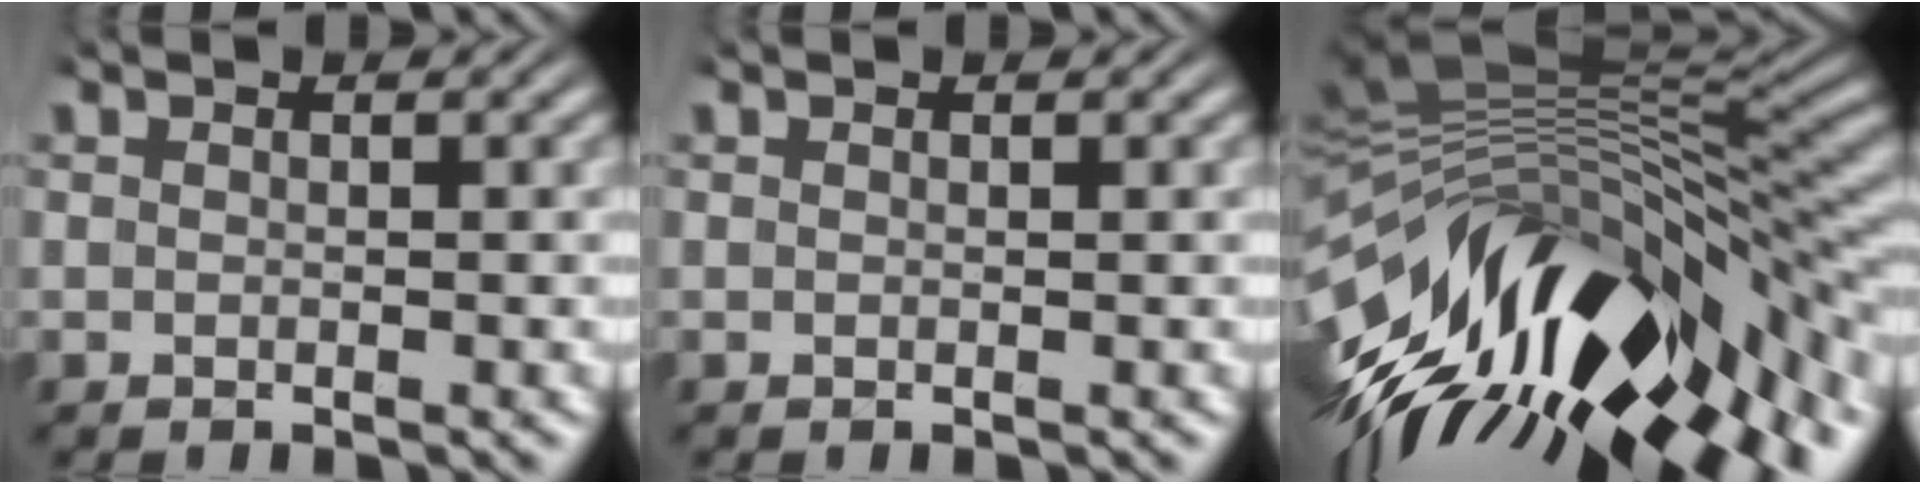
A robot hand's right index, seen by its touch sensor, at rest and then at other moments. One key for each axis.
{"total": 0.0}
{"total": 20.2, "fx": -5.2, "fy": 10.9, "fz": 16.1, "tx": -0.244, "ty": -0.023, "tz": -0.063}